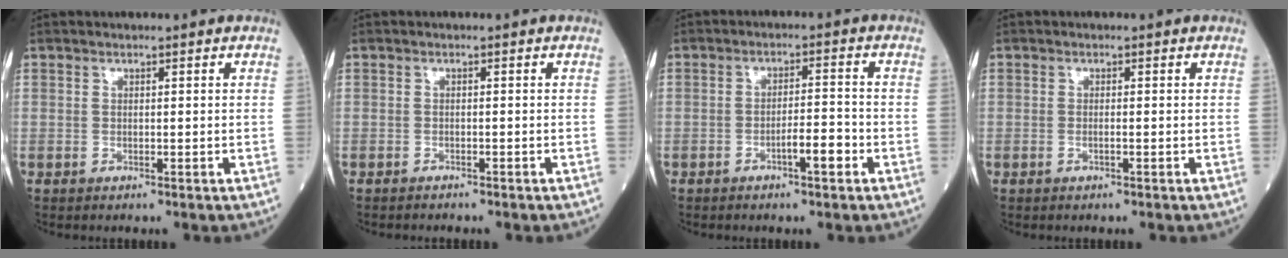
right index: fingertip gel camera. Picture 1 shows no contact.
{"total": 0.9, "force": [-0.9, 0.1, 0.1], "torque": [-0.008, -0.002, -0.014]}
{"total": 3.9, "force": [-1.9, 0.5, 3.3], "torque": [-0.047, 0.003, -0.034]}
{"total": 0.7, "force": [-0.3, -0.3, 0.6], "torque": [-0.014, -0.001, -0.004]}